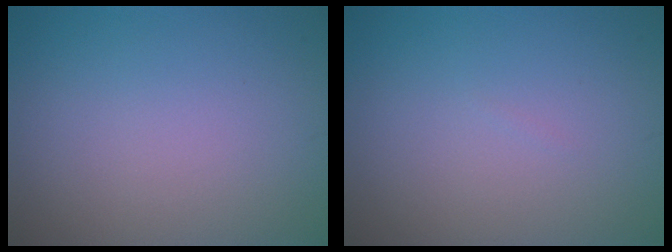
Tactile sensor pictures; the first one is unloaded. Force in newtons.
{"total": 0.0}